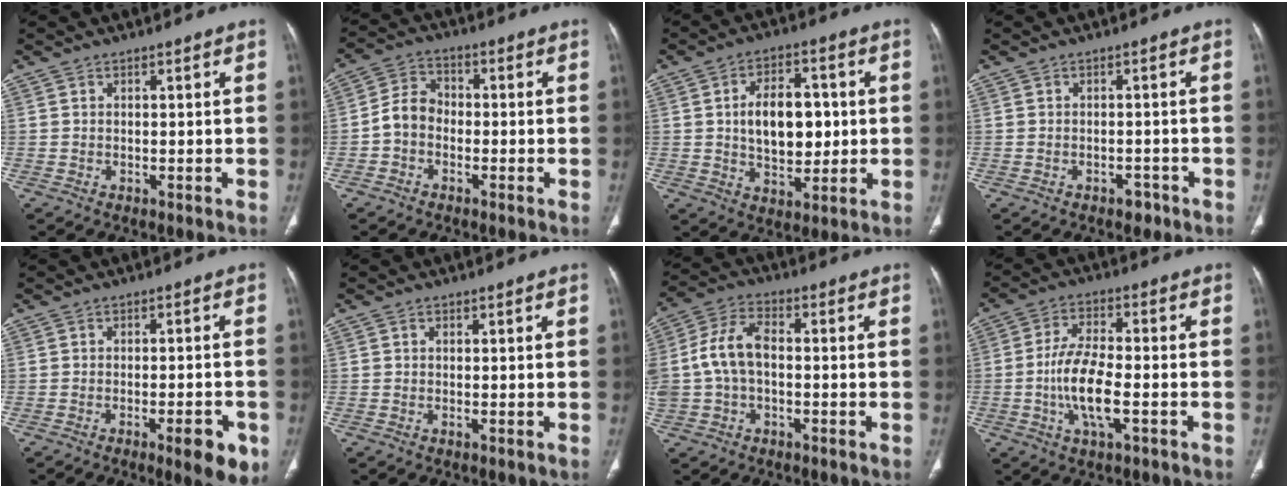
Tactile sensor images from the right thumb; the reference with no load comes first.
{"total": 5.9, "force": [-1.6, 4.6, 3.3], "torque": [-0.048, 0.024, -0.043]}
{"total": 11.9, "force": [0.9, 7.3, 9.3], "torque": [-0.117, 0.004, 0.020]}
{"total": 1.9, "force": [-1.3, 1.3, 0.7], "torque": [-0.001, 0.009, -0.014]}
{"total": 7.3, "force": [-3.4, 2.0, 6.2], "torque": [-0.070, 0.004, -0.040]}
{"total": 0.6, "force": [0.1, 0.4, 0.4], "torque": [-0.009, -0.001, 0.001]}
{"total": 10.0, "force": [-0.4, 6.1, 7.9], "torque": [-0.168, 0.032, -0.012]}
{"total": 9.8, "force": [-2.5, 3.6, 8.7], "torque": [-0.175, 0.012, -0.050]}